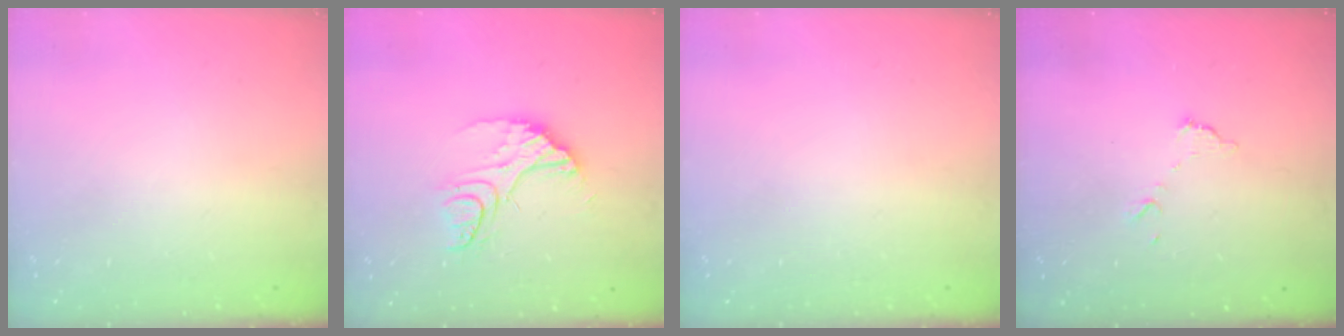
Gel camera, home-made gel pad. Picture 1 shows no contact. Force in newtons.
{"total": 13.5, "press": 13.4, "slide": 1.3}
{"total": 0.0}
{"total": 6.2, "press": 6.2, "slide": 0.2}